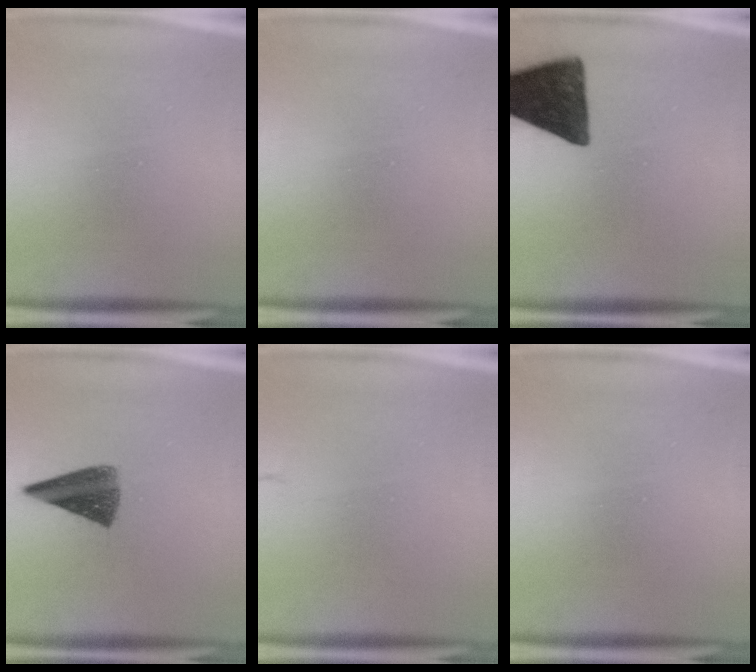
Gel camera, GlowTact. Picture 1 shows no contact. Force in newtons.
{"total": 0.0}
{"total": 13.0}
{"total": 8.0}
{"total": 1.6}
{"total": 0.0}